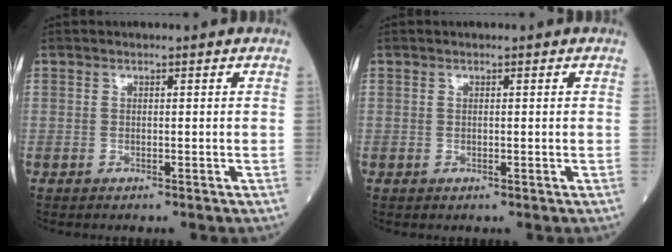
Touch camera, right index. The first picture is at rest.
{"total": 0.0}